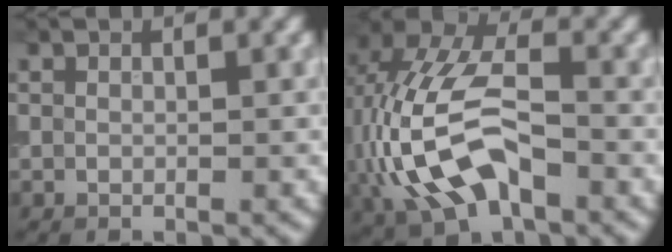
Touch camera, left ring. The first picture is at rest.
{"total": 10.0, "force": [-2.4, 5.6, 7.9], "torque": [-0.167, 0.013, -0.054]}